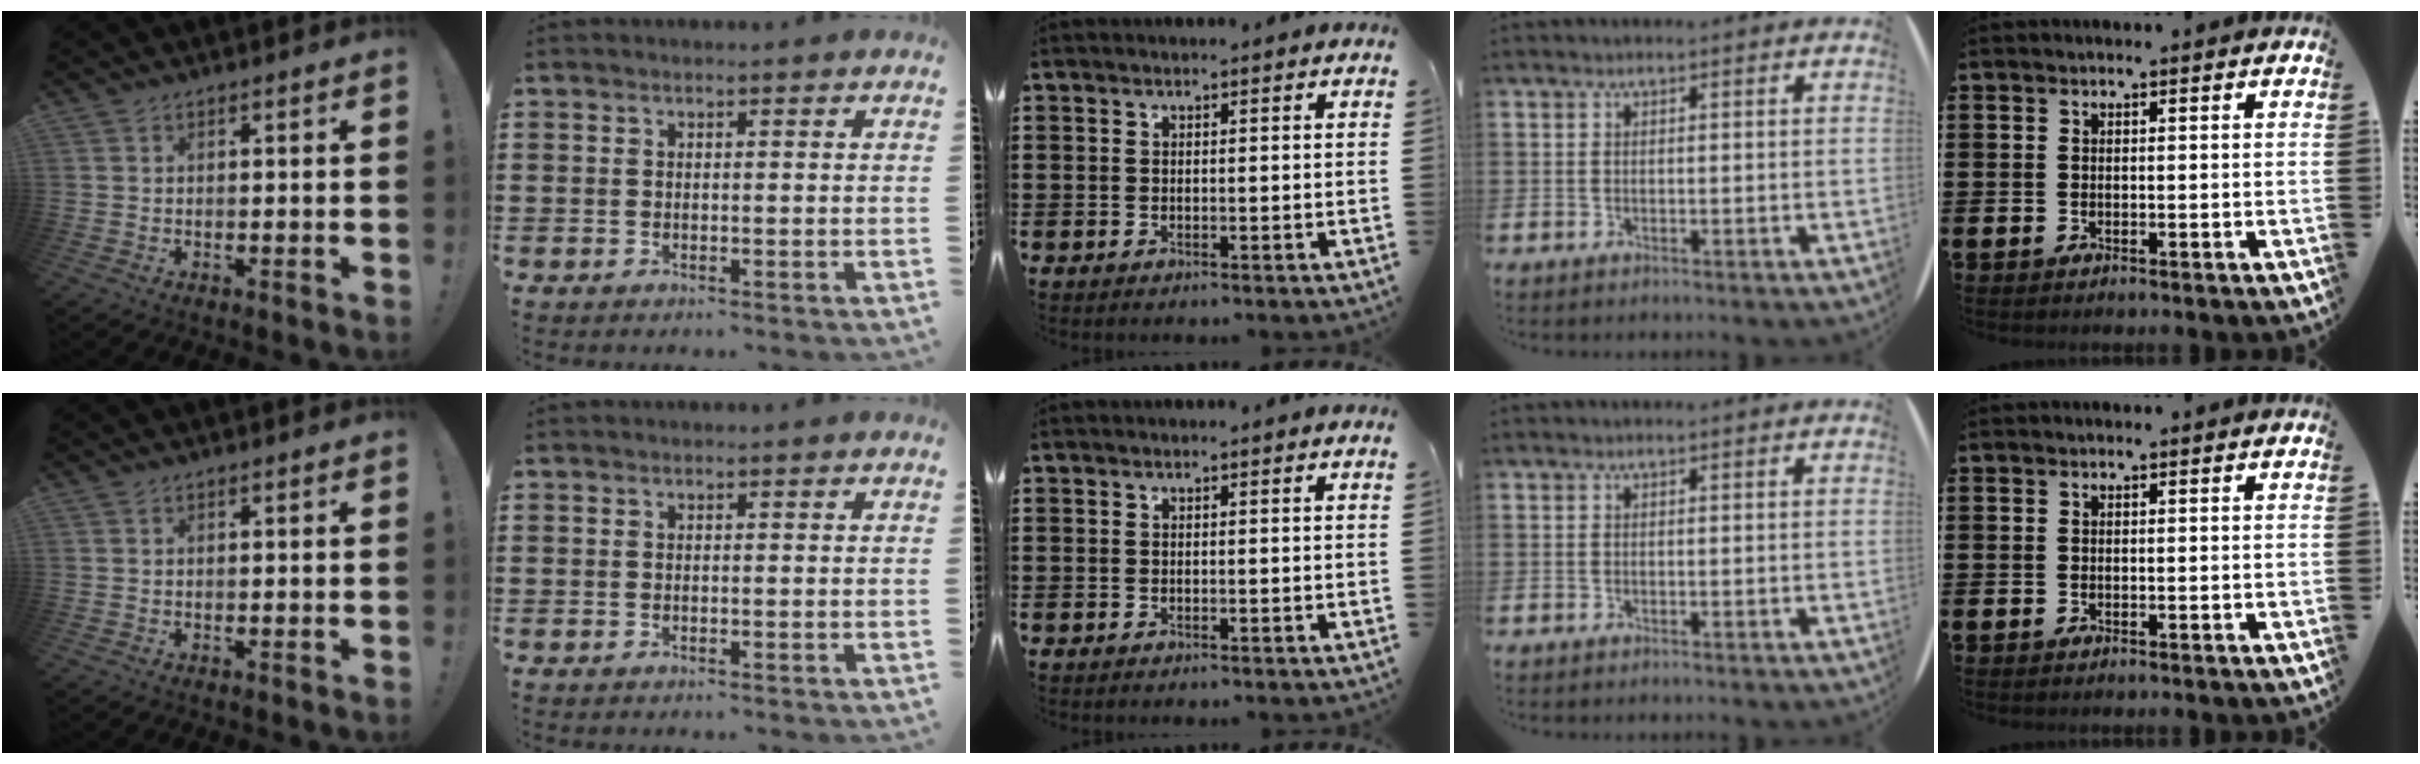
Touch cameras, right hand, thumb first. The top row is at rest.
{}